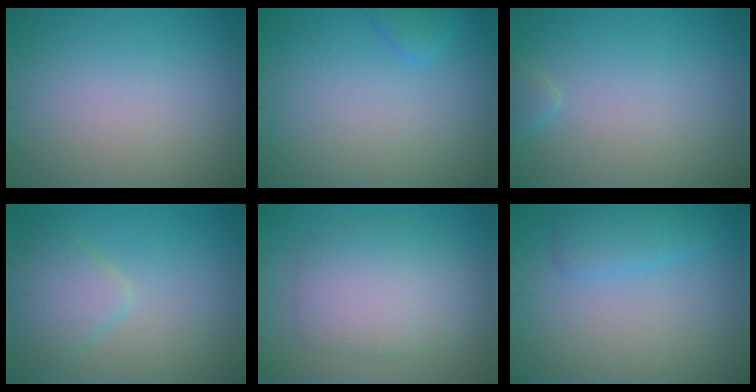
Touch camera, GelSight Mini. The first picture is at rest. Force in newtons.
{"total": 1.3, "press": 1.3, "slide": 0.1}
{"total": 1.0, "press": 1.0, "slide": 0.1}
{"total": 3.4, "press": 3.4, "slide": 0.2}
{"total": 5.4, "press": 5.3, "slide": 0.2}
{"total": 2.2, "press": 2.2, "slide": 0.1}